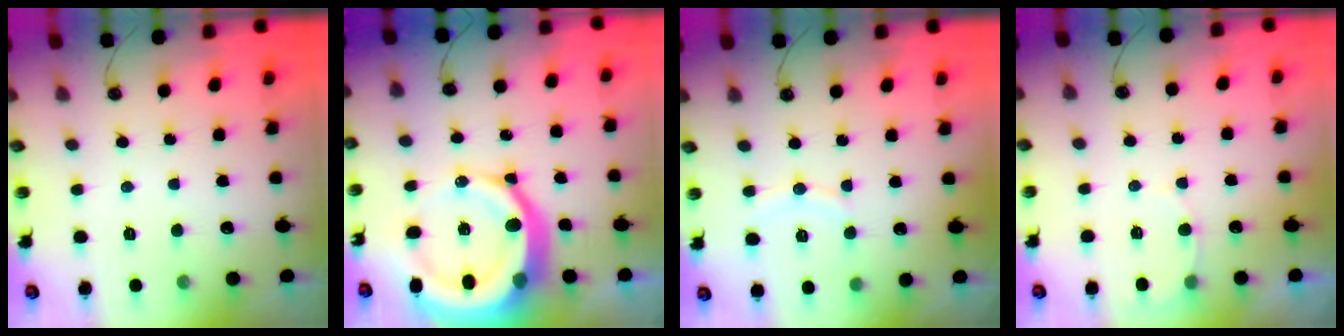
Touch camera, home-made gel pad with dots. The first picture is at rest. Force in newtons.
{"total": 19.8, "press": 19.6, "slide": 2.3}
{"total": 6.4, "press": 6.4, "slide": 0.4}
{"total": 4.2, "press": 4.2, "slide": 0.3}